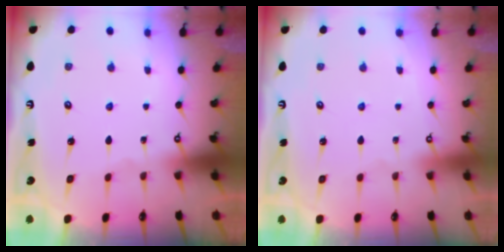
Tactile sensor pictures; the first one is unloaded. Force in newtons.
{"total": 3.9, "press": 3.9, "slide": 0.1}